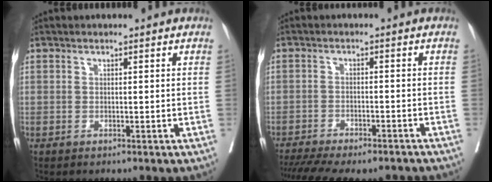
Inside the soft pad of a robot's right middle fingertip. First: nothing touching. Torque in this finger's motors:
{"motor_torque": [0.66, -0.75, 0.28, 0.07]}